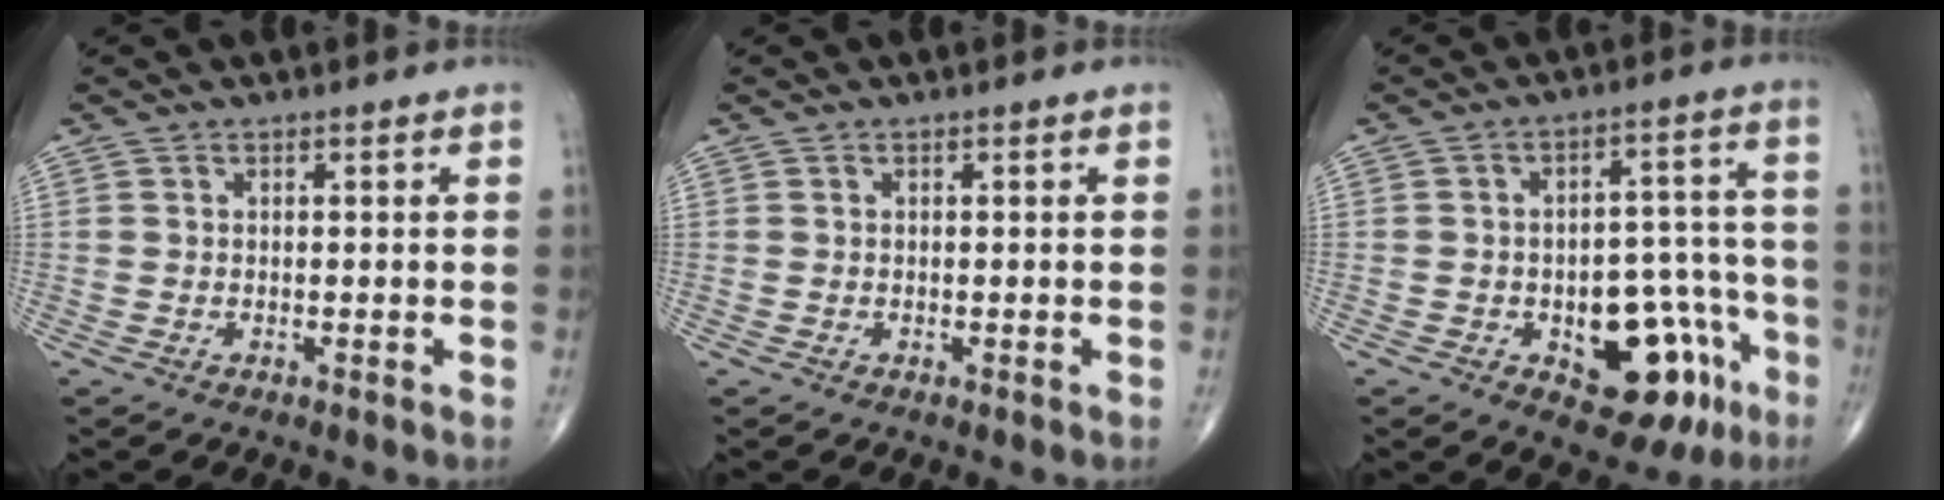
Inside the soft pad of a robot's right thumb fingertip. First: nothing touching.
{"total": 0.0}
{"total": 16.2, "force": [-6.9, 8.8, 11.8], "torque": [-0.102, 0.058, -0.080]}